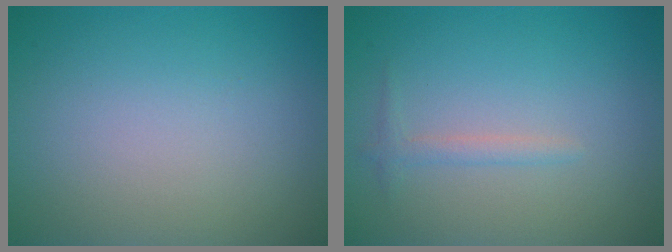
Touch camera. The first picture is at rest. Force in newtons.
{"total": 1.1, "press": 1.1, "slide": 0.1}